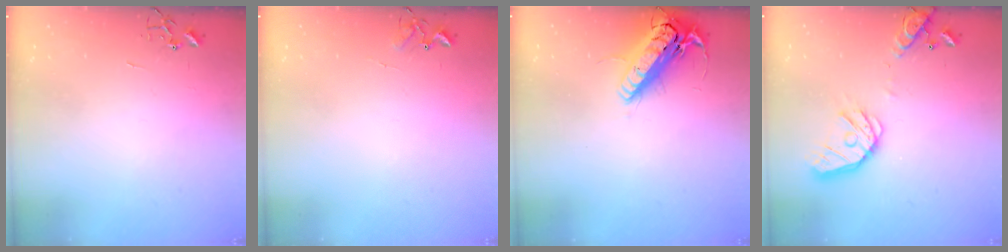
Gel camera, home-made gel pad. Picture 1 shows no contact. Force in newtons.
{"total": 6.1, "press": 6.0, "slide": 0.6}
{"total": 17.8, "press": 17.5, "slide": 3.4}
{"total": 16.9, "press": 16.7, "slide": 3.0}